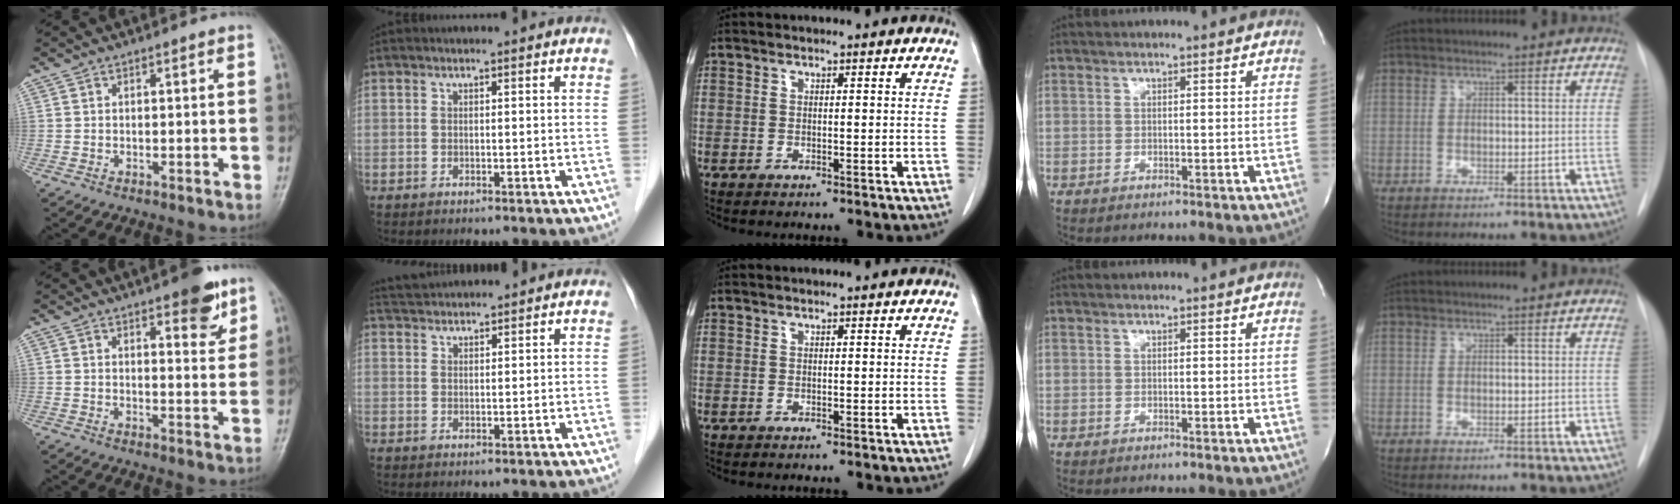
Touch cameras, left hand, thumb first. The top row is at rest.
{"thumb": {"total": 7.0, "force": [4.3, 2.6, 4.9], "torque": [-0.042, -0.023, 0.052]}, "index": {"total": 4.8, "force": [4.7, -0.3, 0.9], "torque": [-0.021, 0.032, 0.089]}}